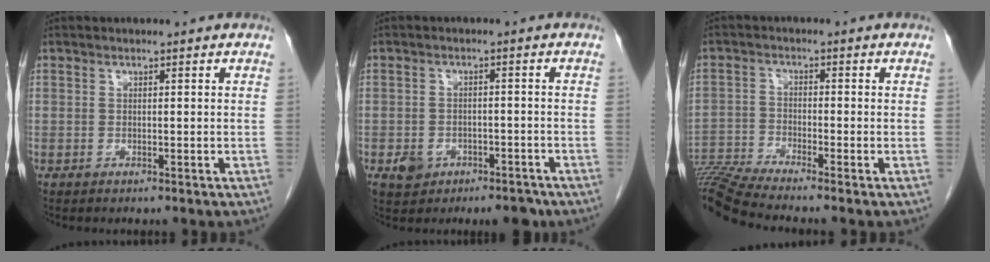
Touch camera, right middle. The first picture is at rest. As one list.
[{"total": 5.0, "force": [-2.9, 3.4, 2.3], "torque": [-0.026, 0.008, -0.036]}, {"total": 10.0, "force": [-9.1, -1.9, 3.6], "torque": [-0.073, -0.011, -0.169]}]